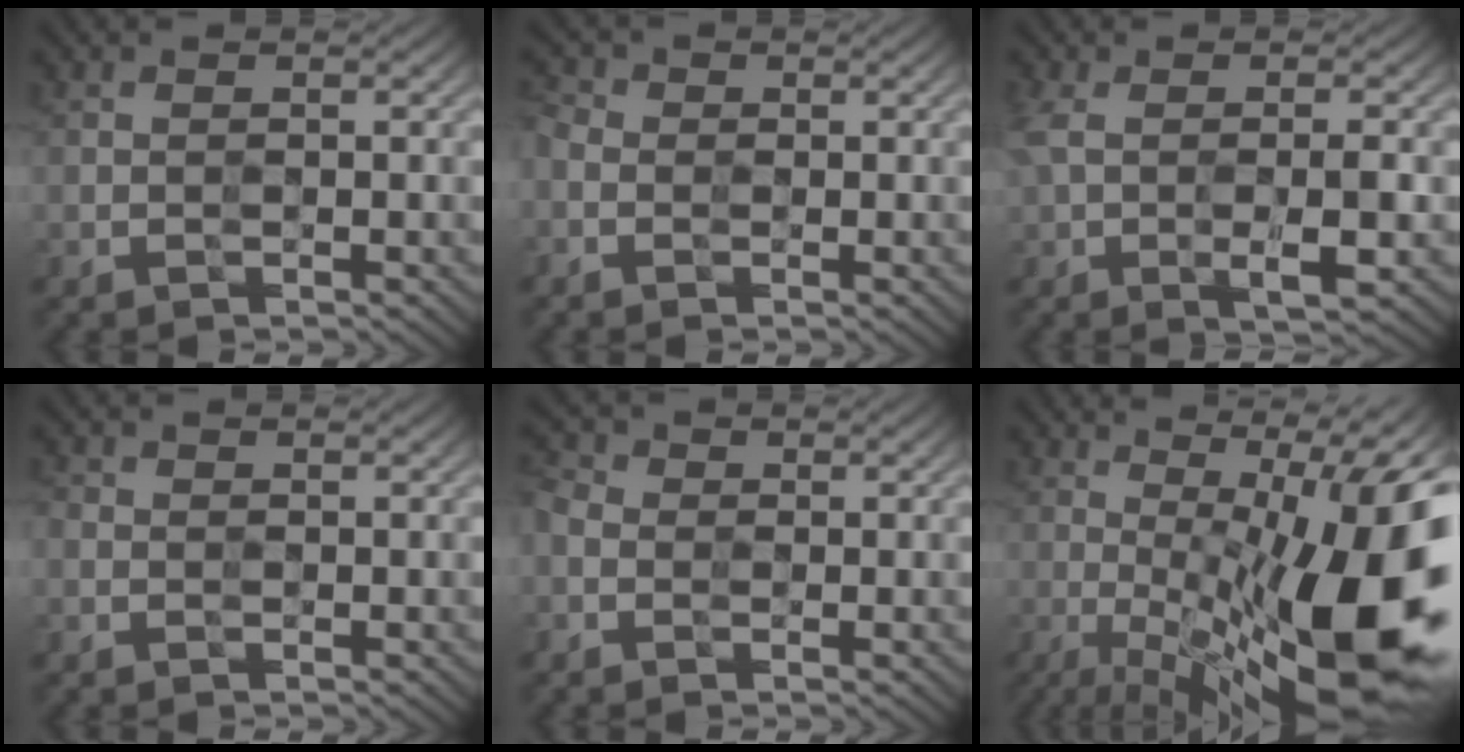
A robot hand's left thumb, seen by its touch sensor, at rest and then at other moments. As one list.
[{"total": 3.4, "force": [-1.0, 2.4, 2.3], "torque": [-0.040, -0.007, -0.021]}, {"total": 5.7, "force": [-0.9, 2.0, 5.2], "torque": [-0.109, -0.005, -0.017]}, {"total": 1.0, "force": [-0.4, 0.7, 0.6], "torque": [-0.014, -0.006, -0.010]}, {"total": 4.1, "force": [-1.0, 2.8, 2.7], "torque": [-0.048, -0.006, -0.022]}, {"total": 19.9, "force": [-2.1, 6.5, 18.7], "torque": [-0.237, 0.013, -0.042]}]